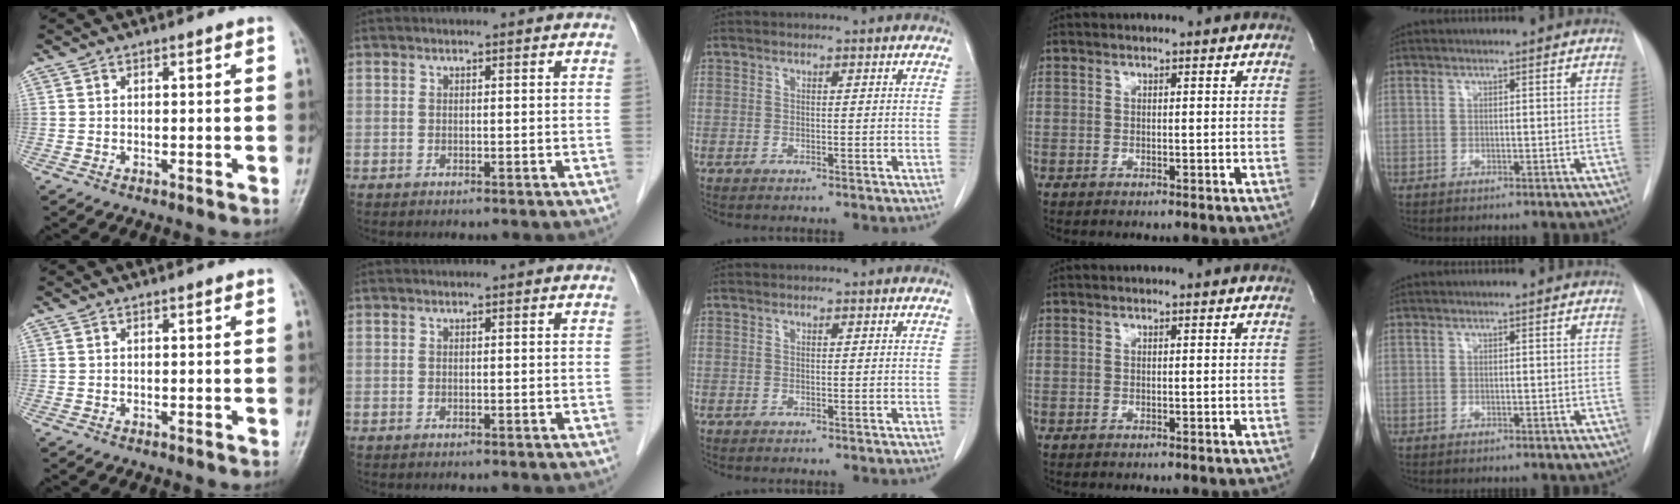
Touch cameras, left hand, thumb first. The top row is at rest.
{}